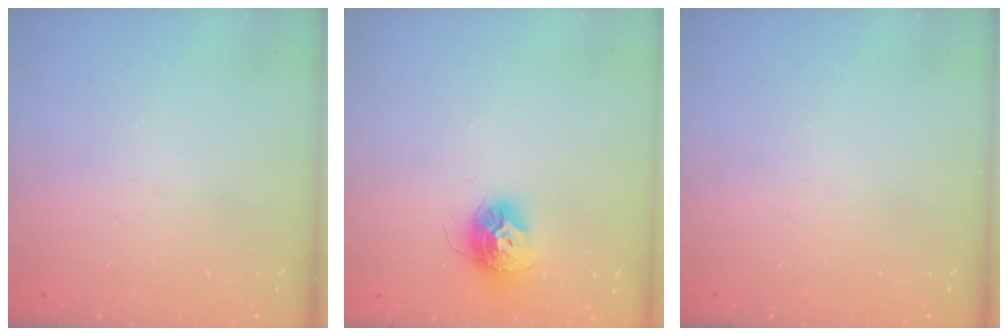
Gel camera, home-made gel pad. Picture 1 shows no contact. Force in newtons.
{"total": 11.3, "press": 11.3, "slide": 0.9}
{"total": 0.0}